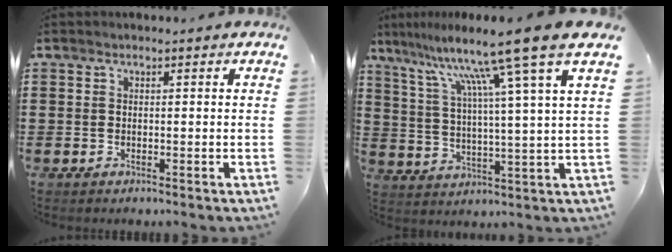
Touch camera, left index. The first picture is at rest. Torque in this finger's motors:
{"motor_torque": [2.14, 0.00, 0.52, 0.21]}